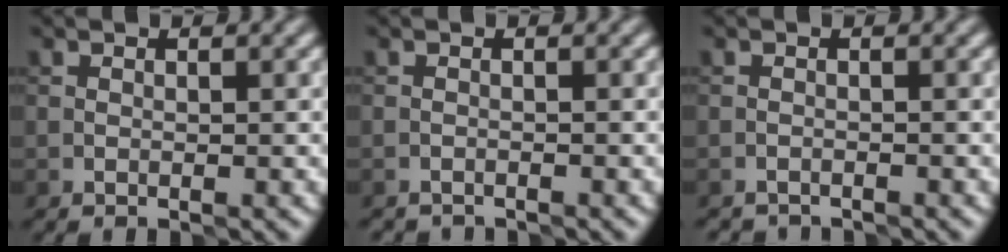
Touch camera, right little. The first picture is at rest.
{"total": 1.3, "force": [-1.3, 0.0, -0.2], "torque": [0.007, -0.003, -0.022]}
{"total": 1.6, "force": [-1.6, 0.0, -0.2], "torque": [0.008, -0.003, -0.025]}